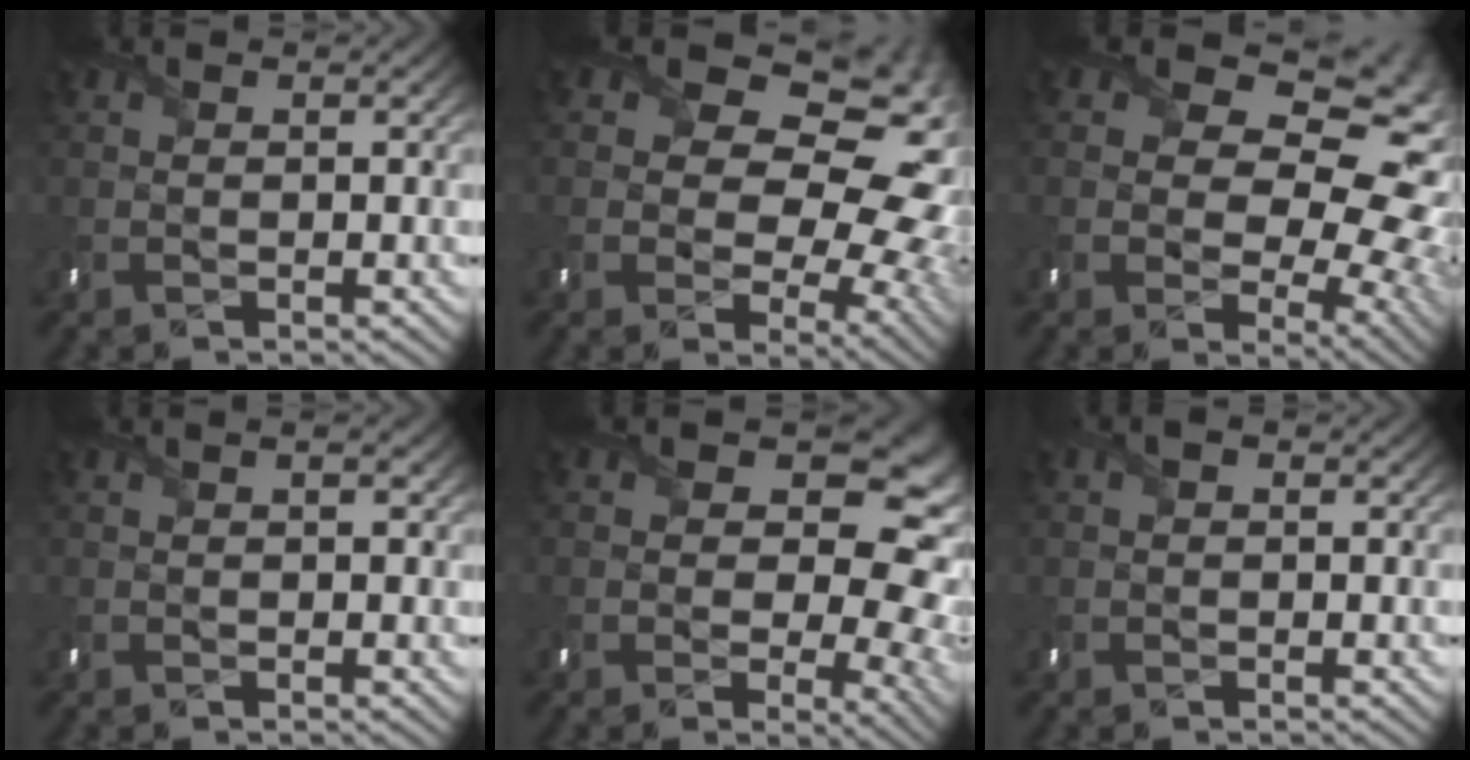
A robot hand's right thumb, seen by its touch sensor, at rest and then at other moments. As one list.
[{"total": 19.7, "force": [4.9, 13.9, 13.1], "torque": [-0.169, 0.001, 0.094]}, {"total": 17.6, "force": [5.1, 12.0, 11.9], "torque": [-0.159, 0.009, 0.096]}, {"total": 1.3, "force": [0.4, 0.7, 1.0], "torque": [-0.018, 0.001, 0.007]}, {"total": 16.1, "force": [1.5, 11.4, 11.2], "torque": [-0.132, -0.008, 0.031]}, {"total": 0.7, "force": [0.0, 0.5, 0.4], "torque": [-0.009, 0.001, -0.004]}]